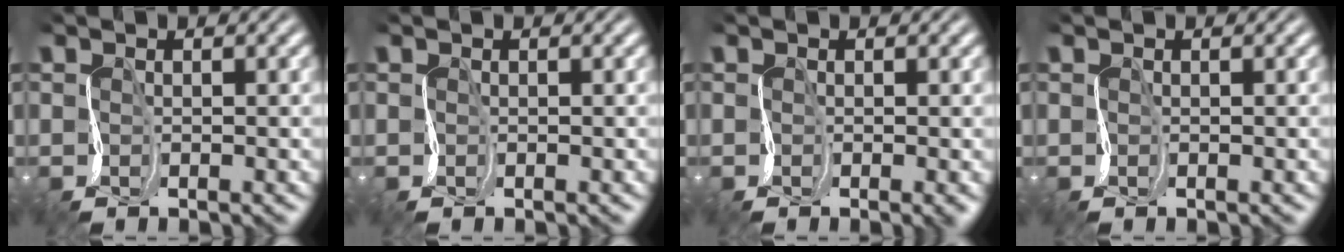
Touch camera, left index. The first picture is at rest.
{"total": 0.0}
{"total": 1.4, "force": [-0.4, 0.4, 1.3], "torque": [-0.017, -0.008, -0.011]}
{"total": 0.0}